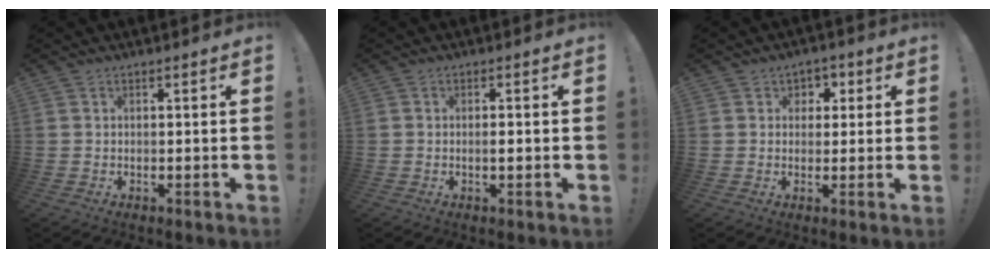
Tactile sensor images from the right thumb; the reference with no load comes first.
{"total": 1.5, "force": [-0.3, 0.2, 1.4], "torque": [-0.009, -0.006, -0.010]}
{"total": 4.0, "force": [0.7, 3.9, 0.7], "torque": [-0.008, 0.000, 0.011]}